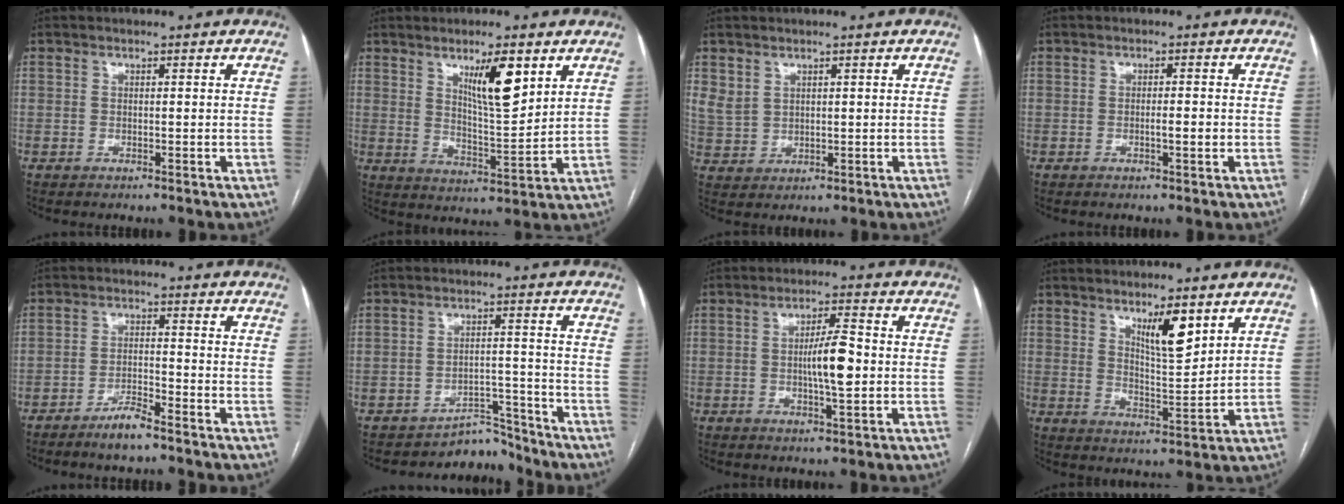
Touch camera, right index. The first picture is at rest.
{"total": 8.9, "force": [4.5, 1.6, 7.5], "torque": [-0.130, -0.009, 0.082]}
{"total": 3.9, "force": [2.4, 2.8, 1.4], "torque": [-0.031, 0.001, 0.061]}
{"total": 1.9, "force": [-0.4, 0.3, 1.8], "torque": [-0.032, 0.000, -0.006]}
{"total": 4.3, "force": [-3.4, 0.4, 2.6], "torque": [-0.048, -0.003, -0.065]}
{"total": 4.8, "force": [-4.5, 1.3, -1.0], "torque": [0.023, 0.032, -0.065]}
{"total": 6.6, "force": [-0.3, 0.9, 6.5], "torque": [-0.114, 0.002, -0.007]}
{"total": 7.2, "force": [4.3, 1.5, 5.5], "torque": [-0.097, -0.009, 0.077]}